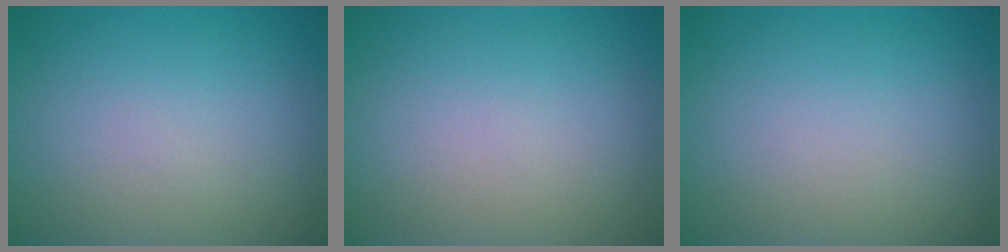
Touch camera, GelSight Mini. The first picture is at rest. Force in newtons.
{"total": 0.0}
{"total": 0.0}